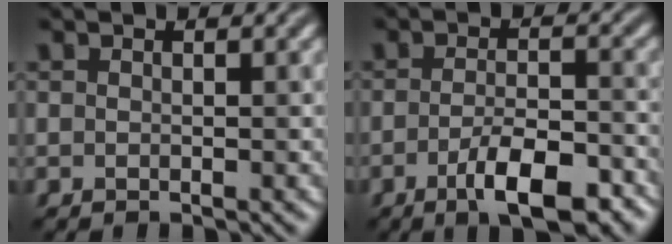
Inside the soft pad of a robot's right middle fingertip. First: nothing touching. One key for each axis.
{"total": 6.4, "fx": -3.4, "fy": 1.9, "fz": 5.1, "tx": -0.086, "ty": -0.001, "tz": -0.054}